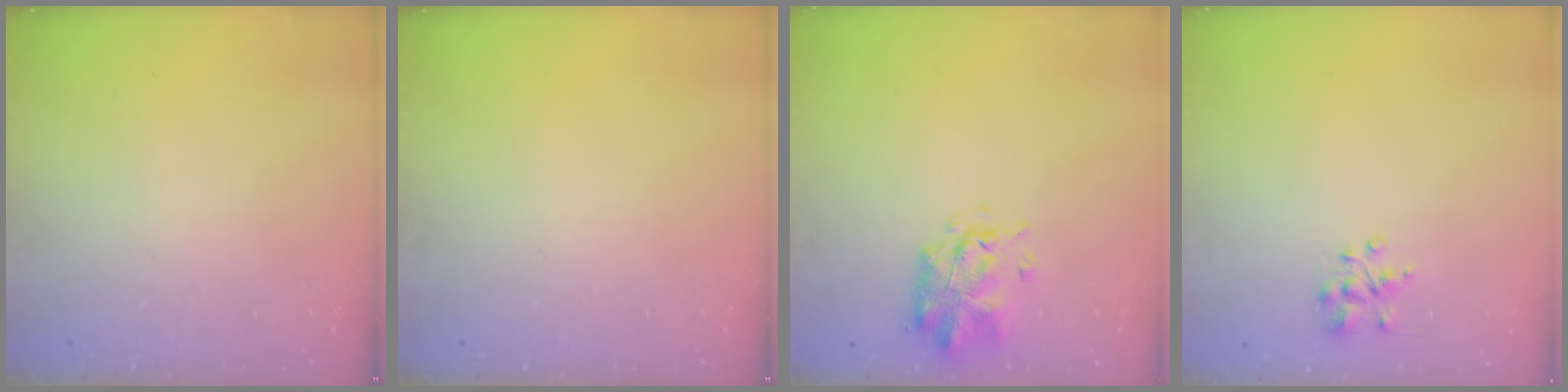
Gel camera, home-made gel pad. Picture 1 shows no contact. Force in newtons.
{"total": 0.0}
{"total": 3.0, "press": 2.8, "slide": 1.0}
{"total": 3.9, "press": 3.9, "slide": 0.2}